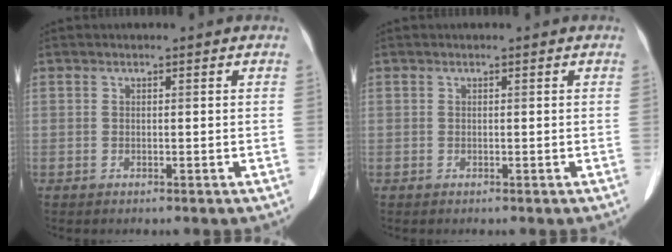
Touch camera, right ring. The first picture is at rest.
{"total": 0.0}